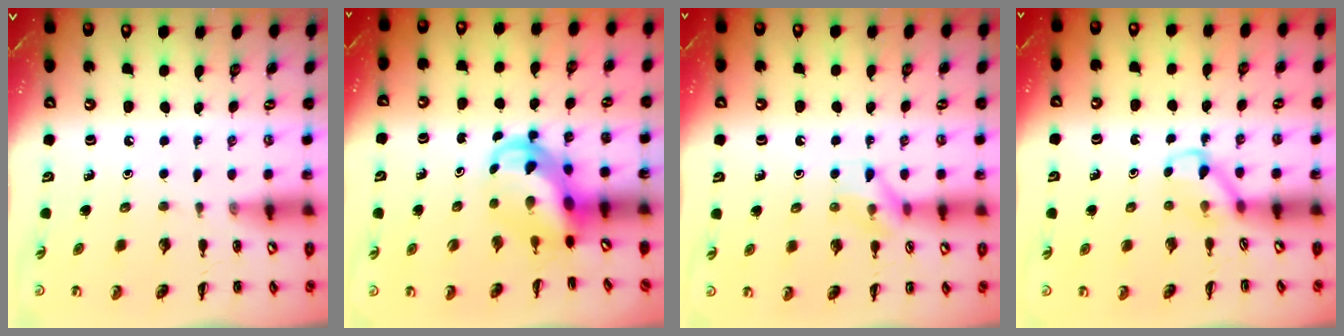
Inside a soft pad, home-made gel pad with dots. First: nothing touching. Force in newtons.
{"total": 6.4, "press": 6.4, "slide": 0.9}
{"total": 8.6, "press": 8.5, "slide": 1.3}
{"total": 3.5, "press": 3.2, "slide": 1.4}